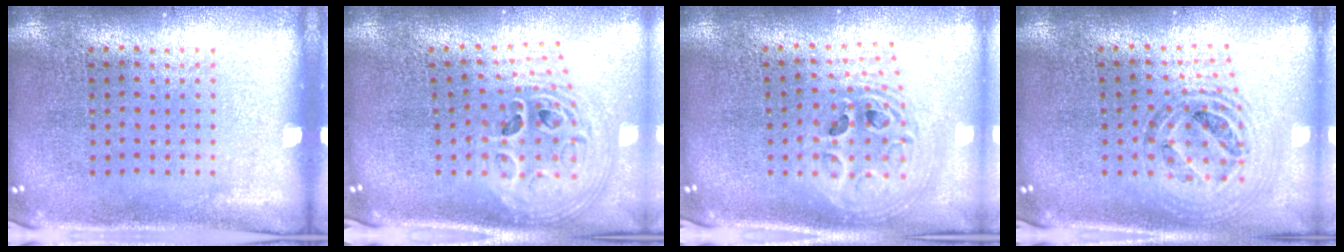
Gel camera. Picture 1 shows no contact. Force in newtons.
{"total": 2.8, "press": 2.0, "slide": 1.9}
{"total": 2.4, "press": 1.9, "slide": 1.4}
{"total": 1.0, "press": 1.0, "slide": 0.2}